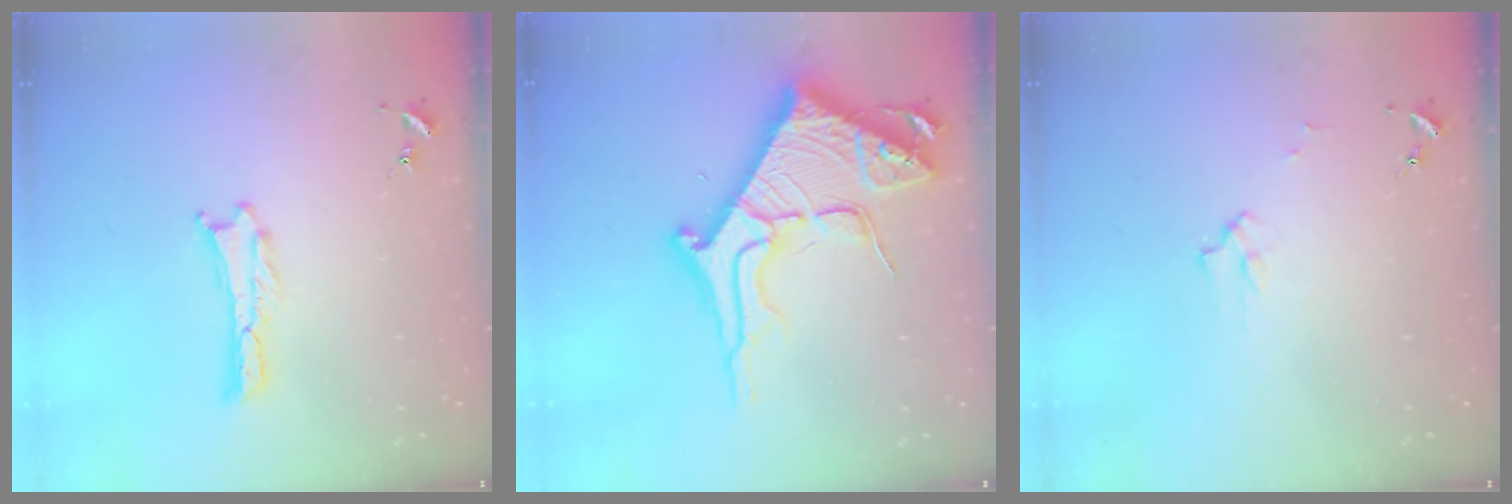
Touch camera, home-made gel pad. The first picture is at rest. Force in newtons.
{"total": 13.9, "press": 13.9, "slide": 1.5}
{"total": 2.2, "press": 2.2, "slide": 0.3}